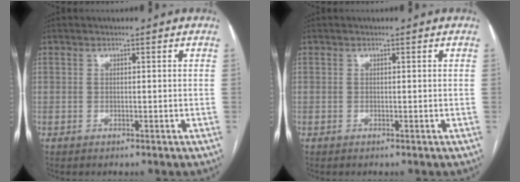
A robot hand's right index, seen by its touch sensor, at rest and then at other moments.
{"total": 0.0}